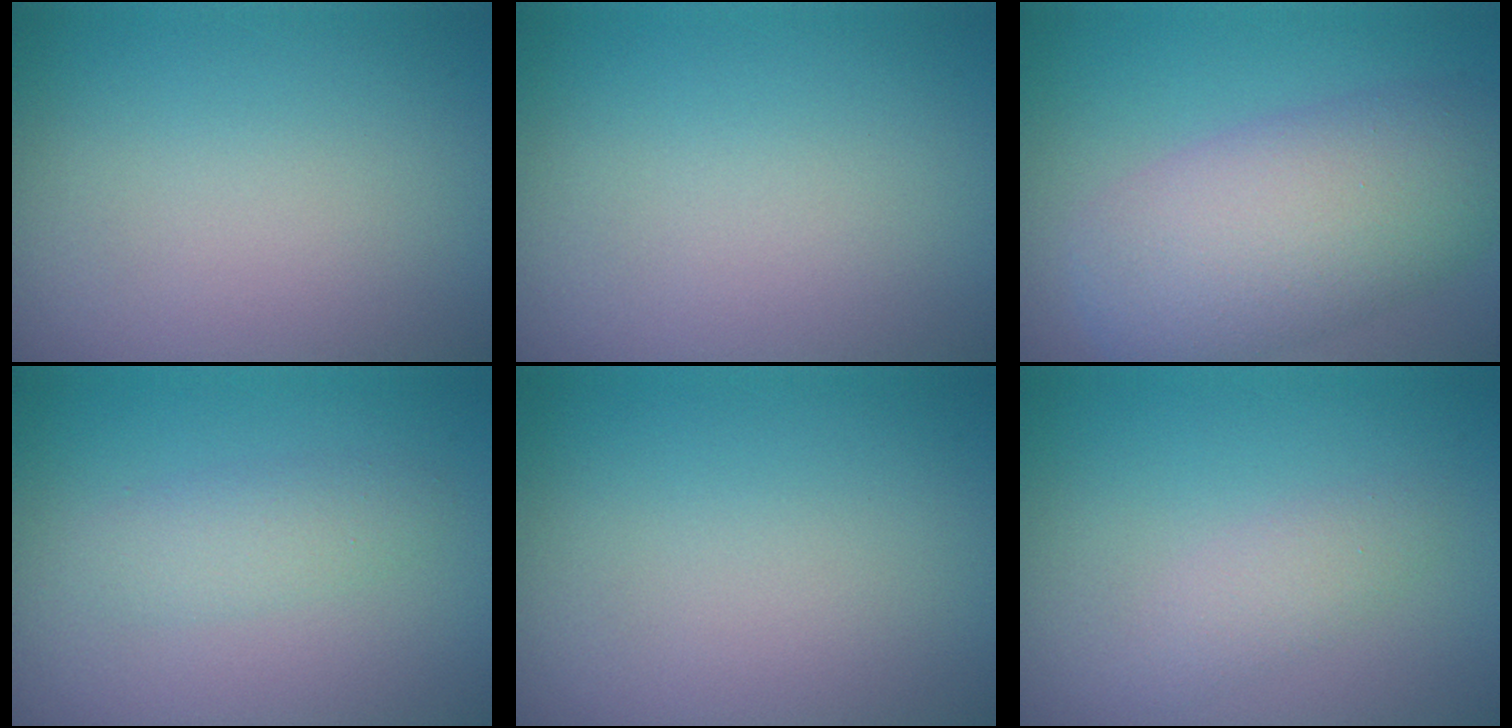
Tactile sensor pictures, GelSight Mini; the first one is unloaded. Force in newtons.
{"total": 0.0}
{"total": 8.3, "press": 8.3, "slide": 0.5}
{"total": 1.9, "press": 1.9, "slide": 0.1}
{"total": 0.0}
{"total": 1.6, "press": 1.6, "slide": 0.1}